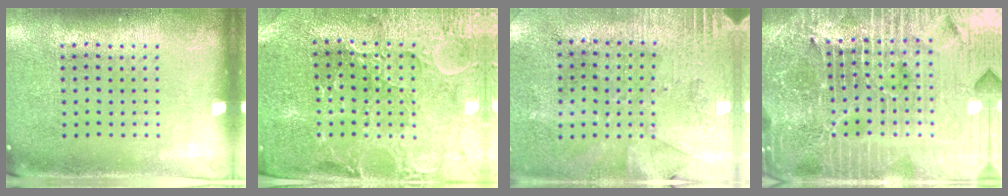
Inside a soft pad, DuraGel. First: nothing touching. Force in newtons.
{"total": 1.9, "press": 1.8, "slide": 0.5}
{"total": 2.8, "press": 2.2, "slide": 1.7}
{"total": 7.3, "press": 6.3, "slide": 3.7}